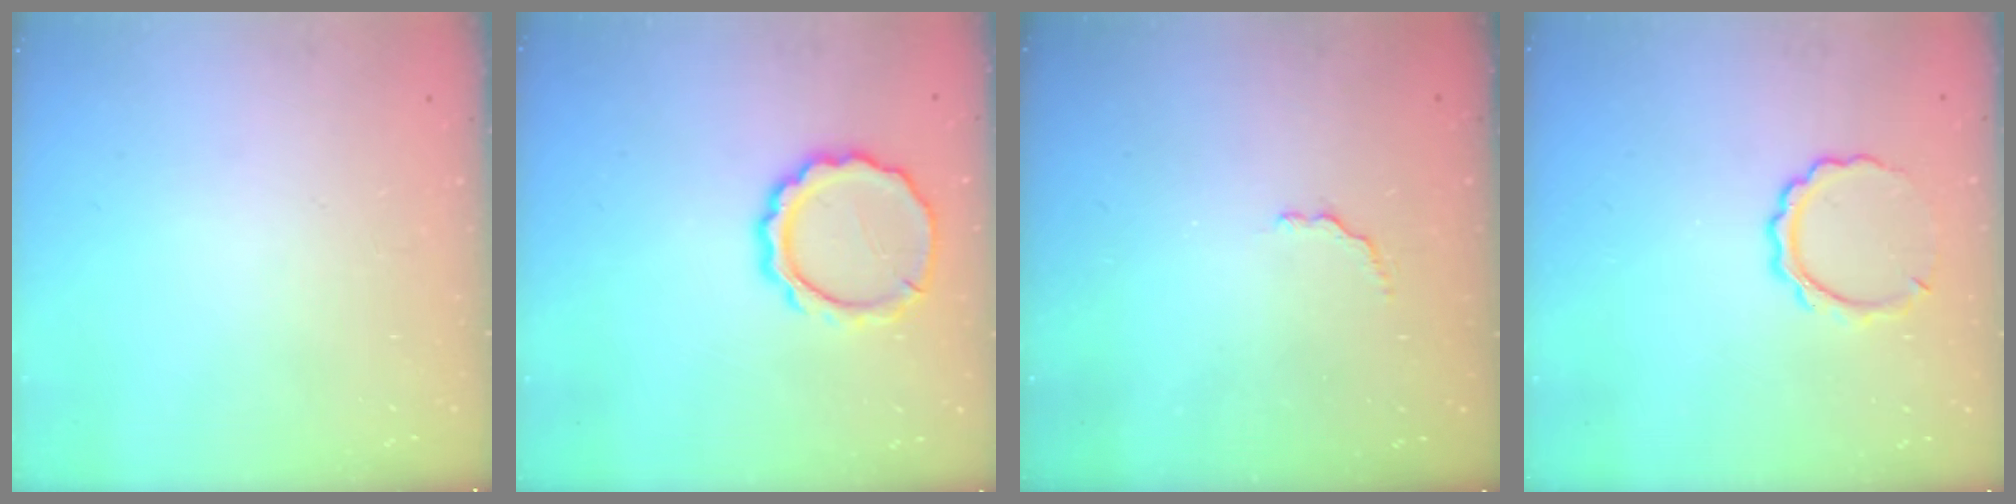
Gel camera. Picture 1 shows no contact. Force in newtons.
{"total": 11.2, "press": 11.1, "slide": 1.5}
{"total": 2.6, "press": 2.5, "slide": 0.9}
{"total": 6.9, "press": 6.9, "slide": 0.5}